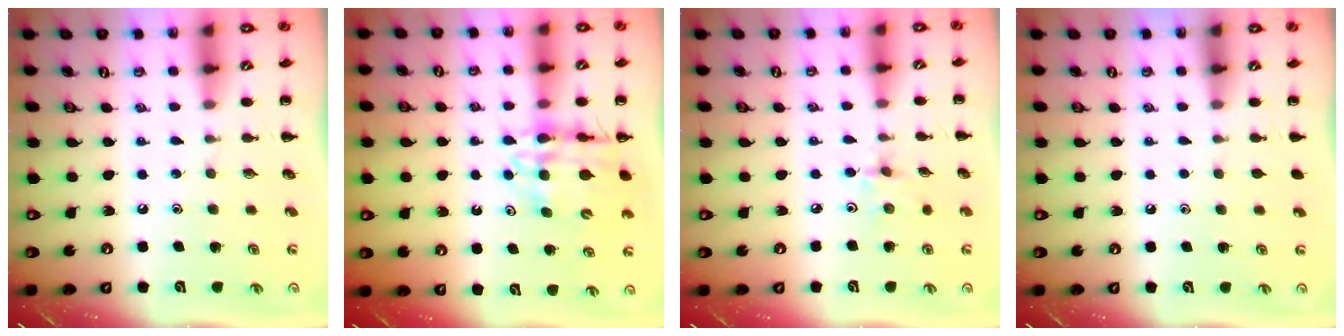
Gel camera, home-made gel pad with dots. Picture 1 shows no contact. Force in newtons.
{"total": 12.1, "press": 11.6, "slide": 3.5}
{"total": 2.8, "press": 2.6, "slide": 0.9}
{"total": 0.6, "press": 0.6, "slide": 0.1}